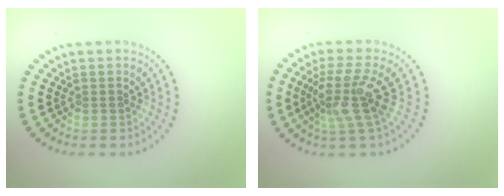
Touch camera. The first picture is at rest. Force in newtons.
{"total": 4.0, "press": 3.0, "slide": 2.6}